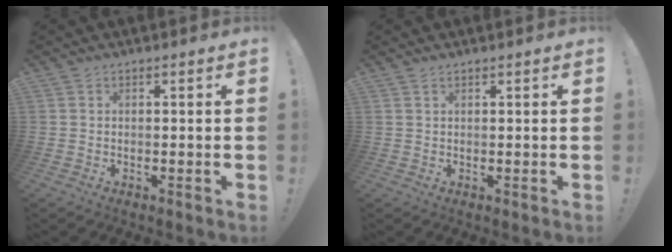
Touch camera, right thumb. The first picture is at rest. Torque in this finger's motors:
{"motor_torque": [-0.02, -0.13, 0.02, 0.25, -0.02]}